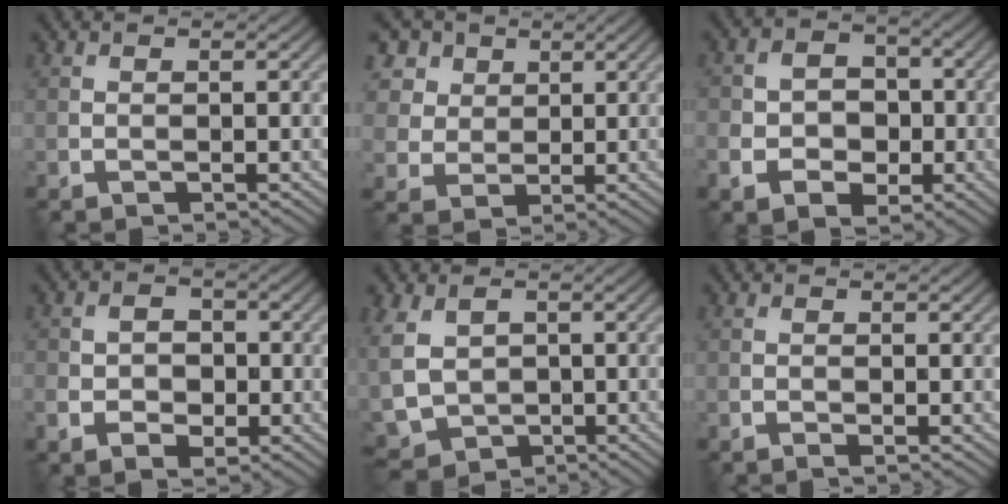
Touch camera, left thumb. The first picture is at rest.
{"total": 7.9, "force": [3.6, 6.3, 3.2], "torque": [-0.143, 0.005, 0.072]}
{"total": 6.9, "force": [-2.1, 5.4, 3.7], "torque": [-0.061, -0.013, -0.050]}
{"total": 4.6, "force": [-1.3, 3.6, 2.7], "torque": [-0.035, -0.009, -0.029]}
{"total": 7.8, "force": [0.7, 6.2, 4.8], "torque": [-0.148, -0.009, 0.010]}
{"total": 0.8, "force": [-0.2, 0.3, 0.7], "torque": [-0.013, -0.001, -0.003]}